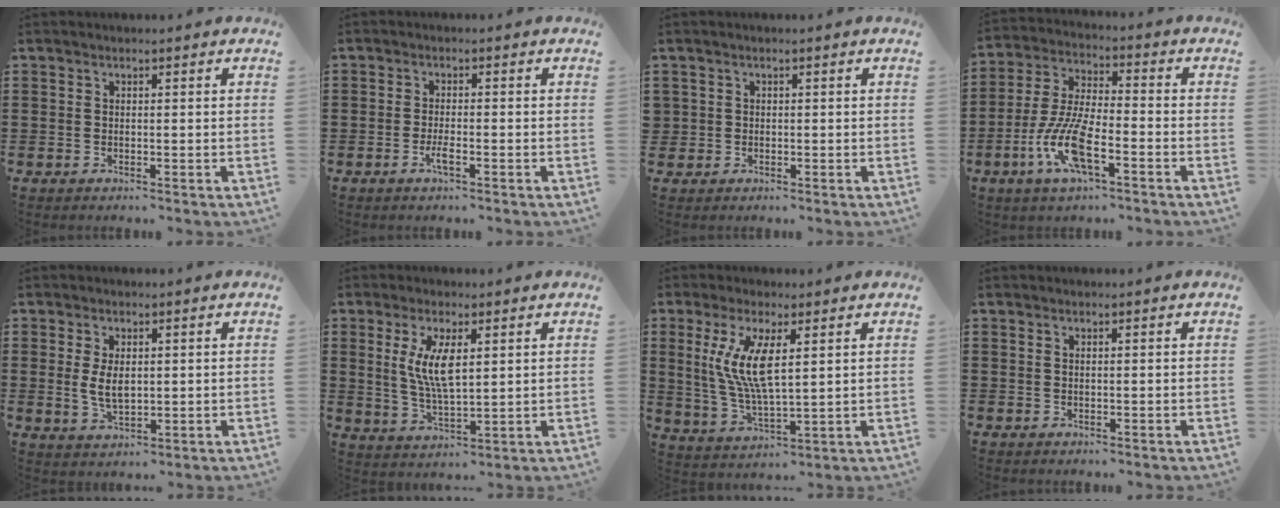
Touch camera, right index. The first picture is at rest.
{"total": 2.3, "force": [-1.1, 0.3, 2.1], "torque": [-0.043, -0.004, -0.021]}
{"total": 1.0, "force": [0.0, 1.0, 0.0], "torque": [-0.003, 0.005, -0.002]}
{"total": 10.0, "force": [-4.3, 2.9, 8.6], "torque": [-0.199, -0.009, -0.083]}
{"total": 4.0, "force": [0.4, 2.0, 3.5], "torque": [-0.061, 0.003, 0.006]}
{"total": 7.0, "force": [1.8, 2.4, 6.3], "torque": [-0.135, 0.003, 0.028]}
{"total": 9.0, "force": [2.4, 2.7, 8.2], "torque": [-0.184, -0.005, 0.036]}
{"total": 0.0}